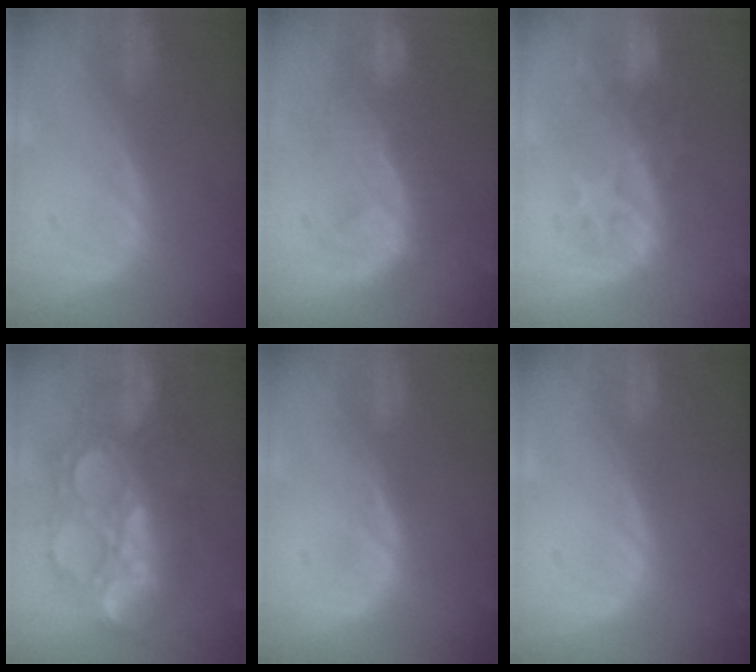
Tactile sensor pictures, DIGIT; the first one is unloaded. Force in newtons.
{"total": 9.6, "press": 9.0, "slide": 3.3}
{"total": 9.8, "press": 8.8, "slide": 4.3}
{"total": 11.8, "press": 11.7, "slide": 1.3}
{"total": 1.0, "press": 1.0, "slide": 0.1}
{"total": 0.0}